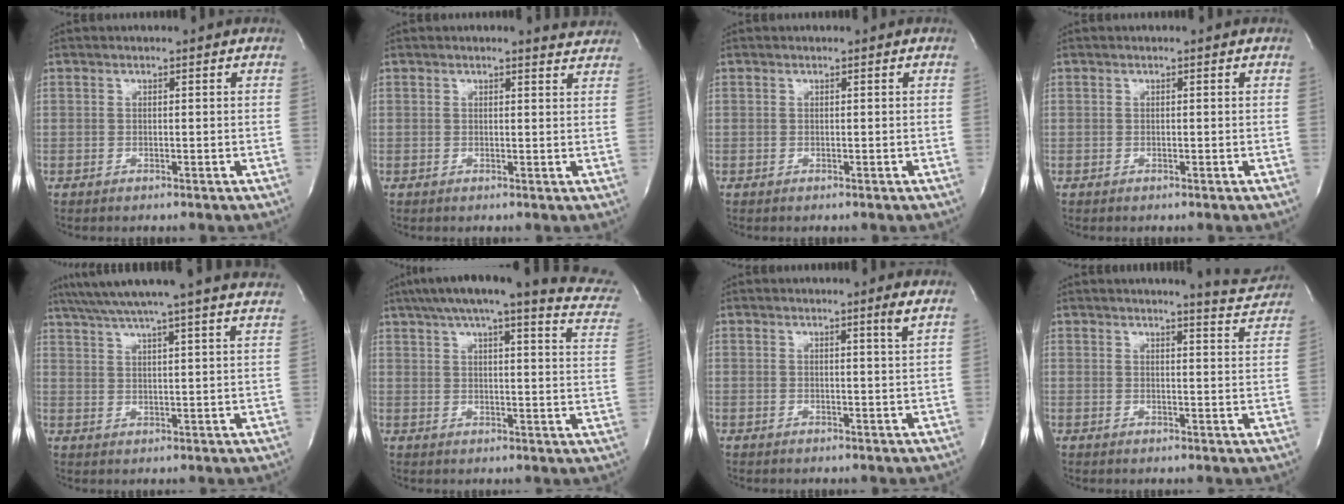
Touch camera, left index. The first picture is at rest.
{"total": 2.7, "force": [2.7, 0.2, 0.2], "torque": [-0.011, -0.014, 0.015]}
{"total": 0.0}
{"total": 0.0}
{"total": 21.3, "force": [18.8, -0.9, 10.0], "torque": [-0.174, -0.006, 0.245]}
{"total": 24.4, "force": [19.7, 2.9, 14.0], "torque": [-0.198, -0.008, 0.229]}
{"total": 1.6, "force": [0.9, -0.7, 1.1], "torque": [-0.030, -0.012, 0.019]}
{"total": 6.4, "force": [6.2, 0.0, 1.1], "torque": [-0.021, -0.026, 0.060]}